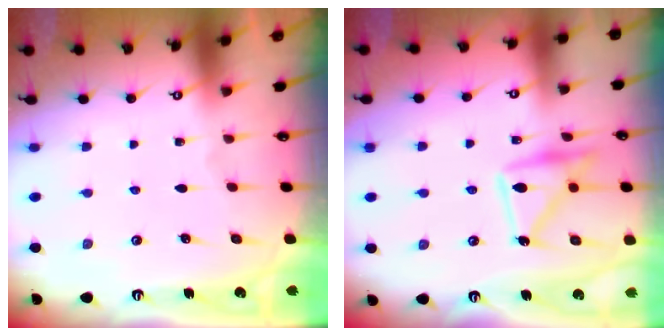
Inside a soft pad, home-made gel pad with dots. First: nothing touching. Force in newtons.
{"total": 15.8, "press": 15.8, "slide": 0.9}